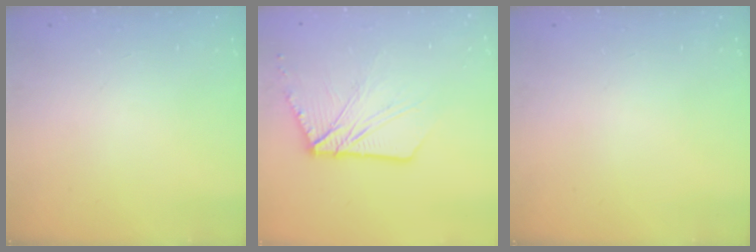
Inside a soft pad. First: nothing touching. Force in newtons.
{"total": 13.2, "press": 13.1, "slide": 1.4}
{"total": 0.0}